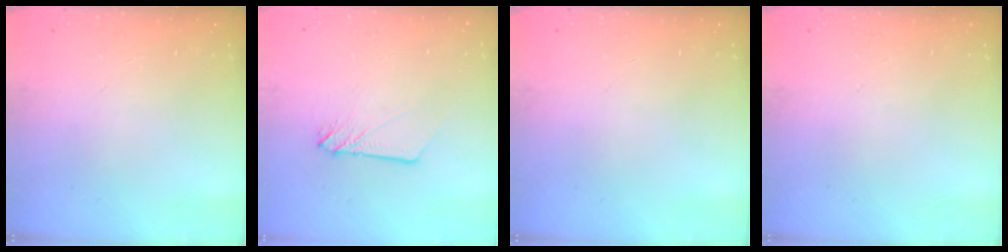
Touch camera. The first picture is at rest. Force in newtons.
{"total": 3.3, "press": 3.2, "slide": 0.5}
{"total": 0.0}
{"total": 0.0}